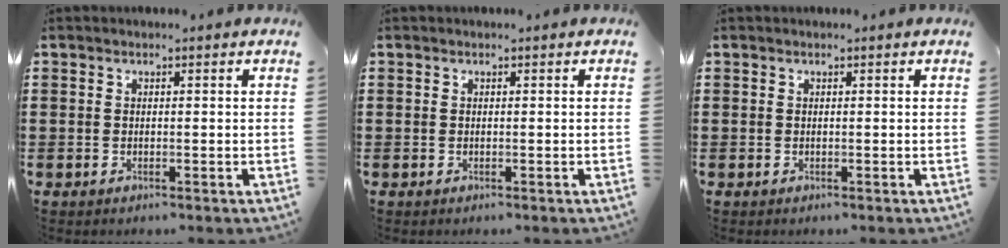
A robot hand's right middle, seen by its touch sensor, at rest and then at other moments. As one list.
[{"total": 0.0}, {"total": 0.0}]